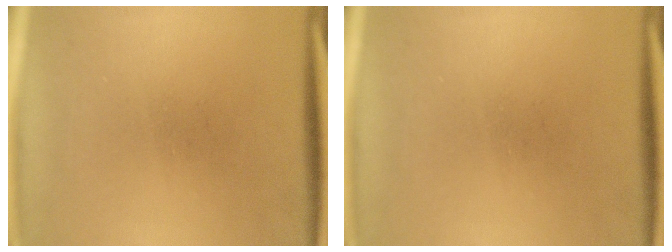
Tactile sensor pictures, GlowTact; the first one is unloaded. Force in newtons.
{"total": 0.0}